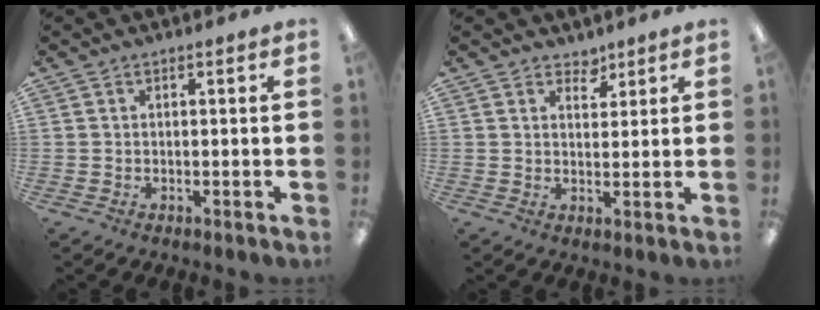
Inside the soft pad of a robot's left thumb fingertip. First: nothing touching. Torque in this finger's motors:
{"motor_torque": [0.30, -0.05, -0.11, -0.24, 0.00]}